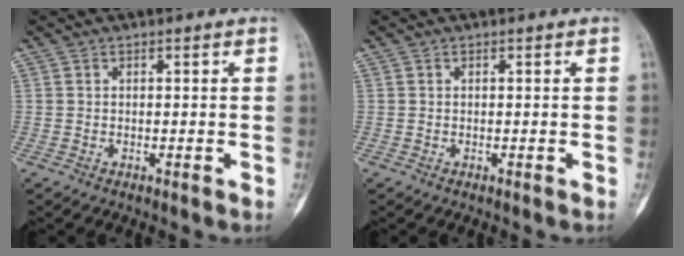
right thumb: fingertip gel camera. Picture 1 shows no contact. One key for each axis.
{"total": 0.0}